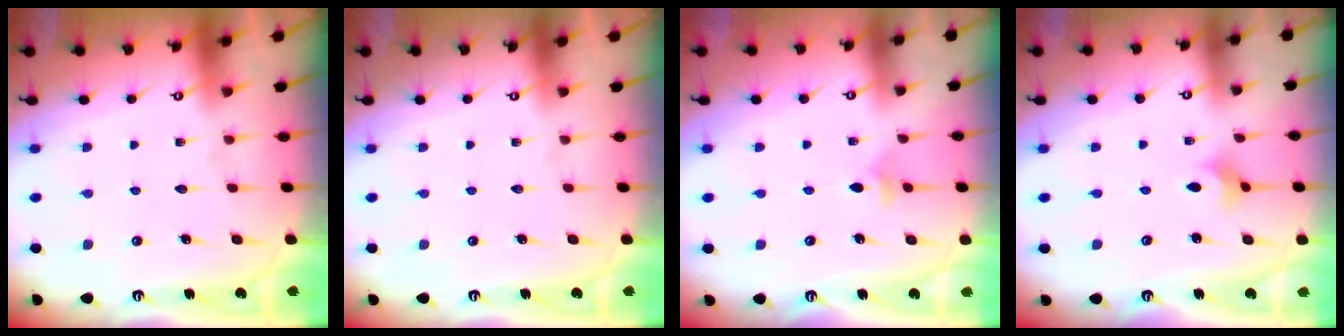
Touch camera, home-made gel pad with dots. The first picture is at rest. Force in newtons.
{"total": 0.0}
{"total": 2.9, "press": 2.8, "slide": 0.9}
{"total": 2.2, "press": 2.2, "slide": 0.5}